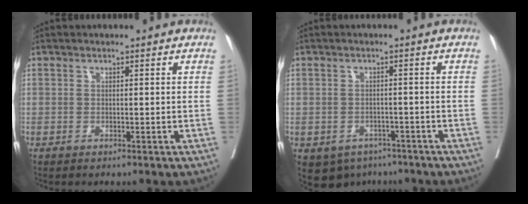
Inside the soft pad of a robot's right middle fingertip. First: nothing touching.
{"total": 7.1, "force": [-4.6, 5.2, 1.7], "torque": [-0.035, 0.002, -0.058]}